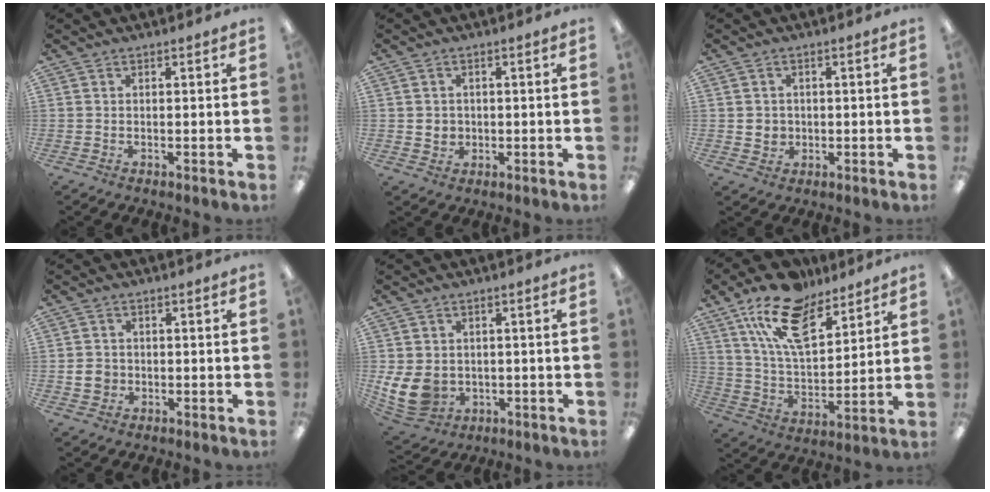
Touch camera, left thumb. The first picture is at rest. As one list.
[{"total": 2.8, "force": [0.5, 2.7, 0.5], "torque": [-0.008, 0.001, 0.007]}, {"total": 3.1, "force": [0.3, 3.0, 0.8], "torque": [-0.011, 0.002, 0.004]}, {"total": 4.1, "force": [-0.6, 3.7, 1.7], "torque": [-0.024, 0.004, -0.011]}, {"total": 9.0, "force": [-0.6, 7.3, 5.1], "torque": [-0.113, -0.002, -0.006]}, {"total": 18.1, "force": [12.0, 8.6, 10.4], "torque": [-0.193, -0.048, 0.214]}]